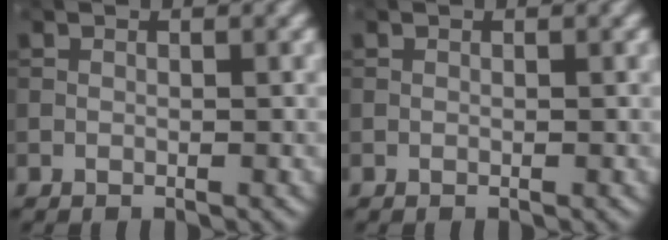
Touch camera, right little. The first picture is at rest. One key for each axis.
{"total": 0.0}